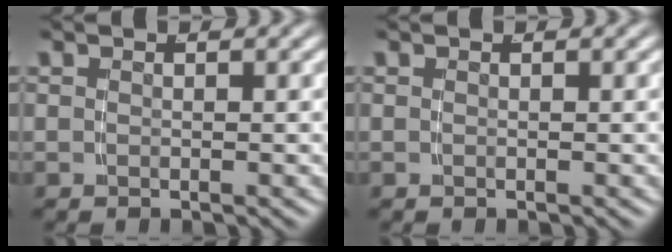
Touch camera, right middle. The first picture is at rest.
{"total": 0.0}